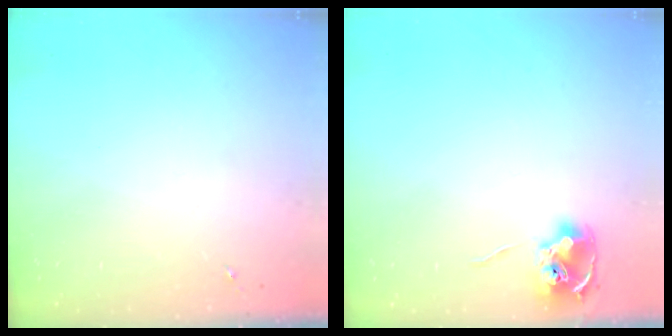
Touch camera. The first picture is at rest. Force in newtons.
{"total": 8.4, "press": 8.4, "slide": 0.4}